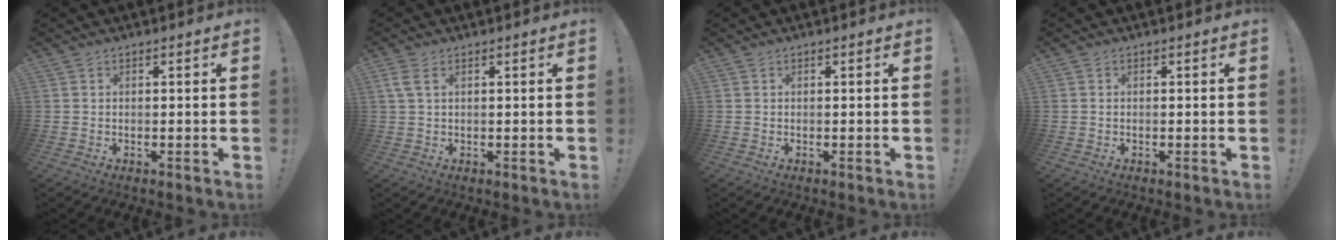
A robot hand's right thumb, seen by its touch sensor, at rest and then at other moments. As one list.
[{"total": 3.6, "force": [1.4, 1.7, 2.8], "torque": [-0.068, 0.003, 0.027]}, {"total": 0.0}, {"total": 0.0}]